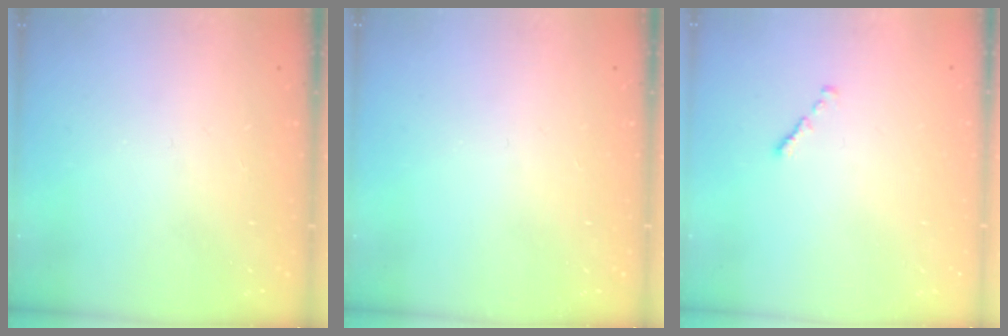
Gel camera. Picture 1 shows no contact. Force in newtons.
{"total": 0.0}
{"total": 0.7, "press": 0.6, "slide": 0.4}